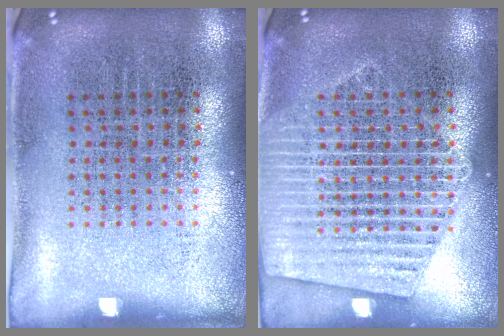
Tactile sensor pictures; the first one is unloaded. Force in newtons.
{"total": 3.5, "press": 3.5, "slide": 0.4}